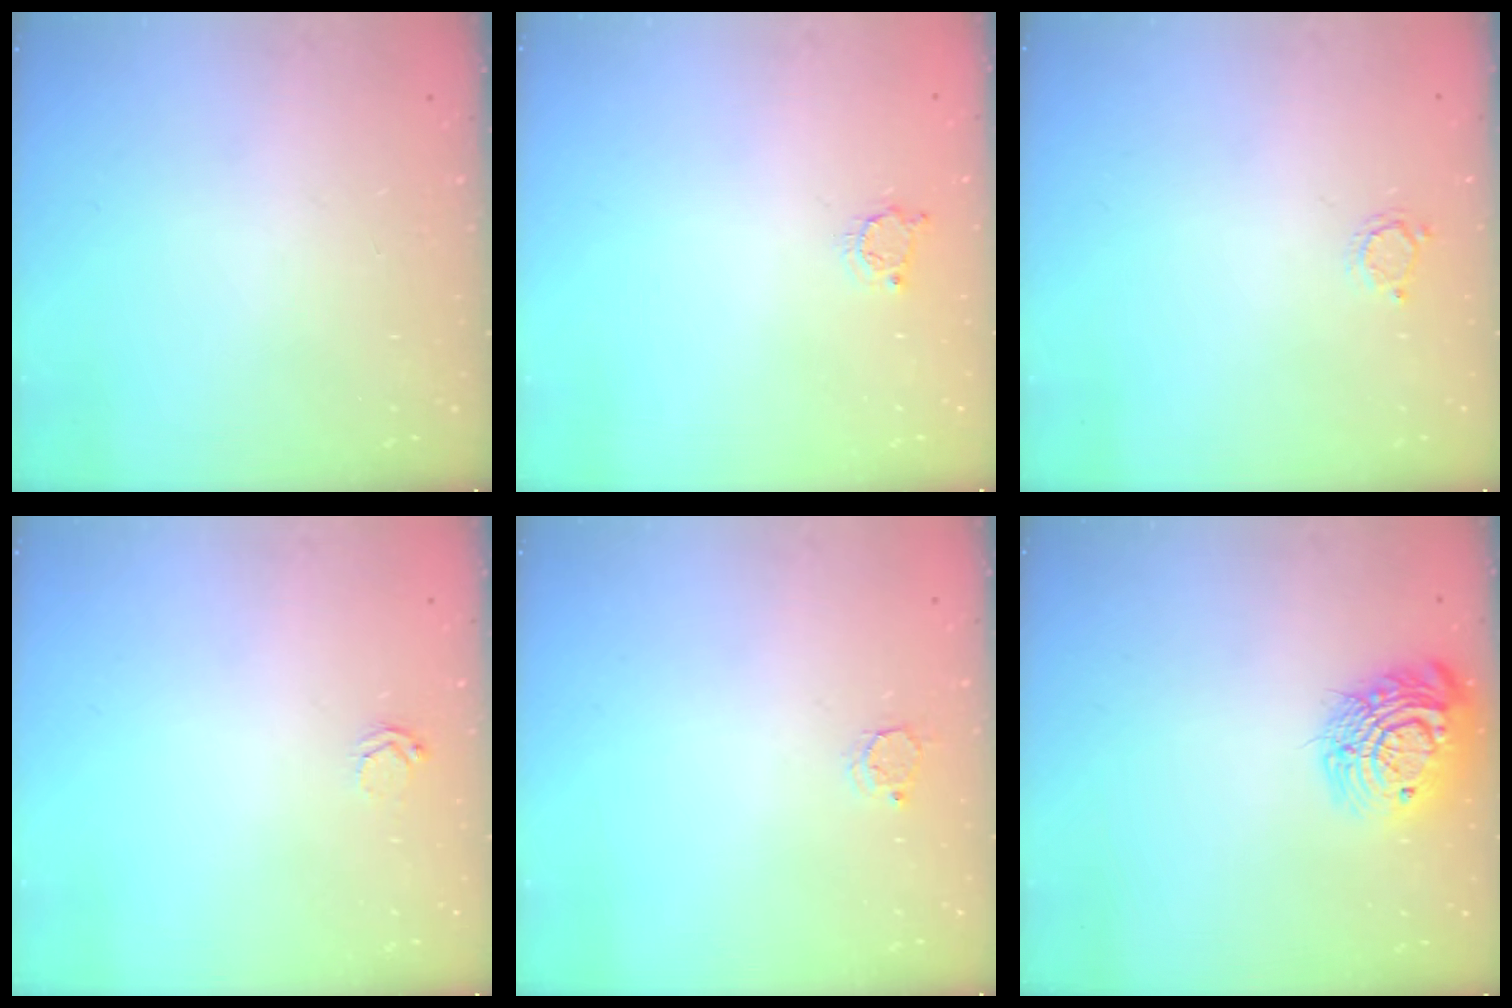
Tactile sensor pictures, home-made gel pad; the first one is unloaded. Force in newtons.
{"total": 3.6, "press": 3.6, "slide": 0.4}
{"total": 2.6, "press": 2.6, "slide": 0.4}
{"total": 3.0, "press": 3.0, "slide": 0.5}
{"total": 2.7, "press": 2.7, "slide": 0.3}
{"total": 15.4, "press": 15.3, "slide": 1.2}